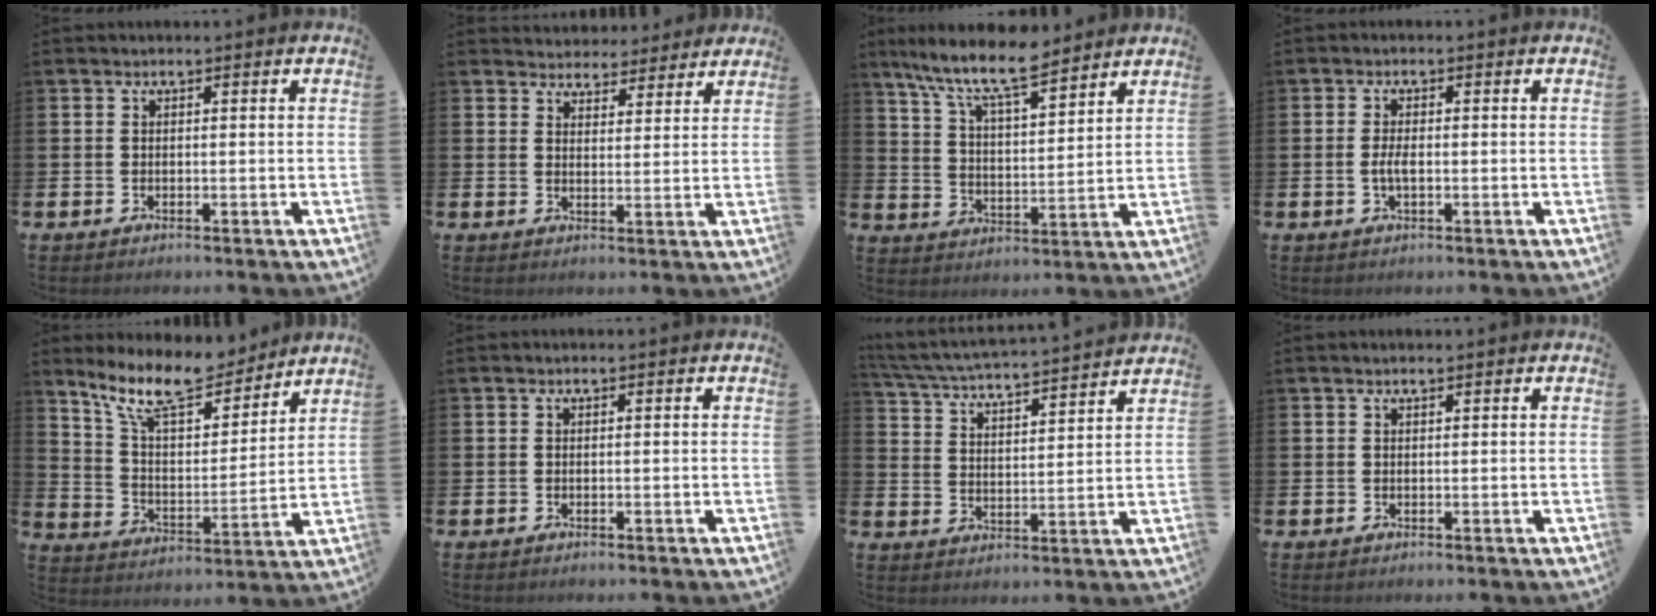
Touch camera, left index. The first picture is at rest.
{"total": 4.0, "force": [3.8, 1.2, -0.4], "torque": [-0.009, -0.025, 0.069]}
{"total": 9.5, "force": [8.3, 1.6, 4.4], "torque": [-0.107, -0.045, 0.144]}
{"total": 2.2, "force": [-0.3, 0.8, 2.0], "torque": [-0.032, -0.002, -0.008]}
{"total": 11.6, "force": [10.2, 3.2, 4.5], "torque": [-0.128, -0.056, 0.185]}
{"total": 0.0}
{"total": 4.8, "force": [4.7, 0.0, 1.1], "torque": [-0.050, -0.041, 0.077]}
{"total": 0.6, "force": [0.6, 0.0, 0.2], "torque": [0.001, -0.001, 0.009]}